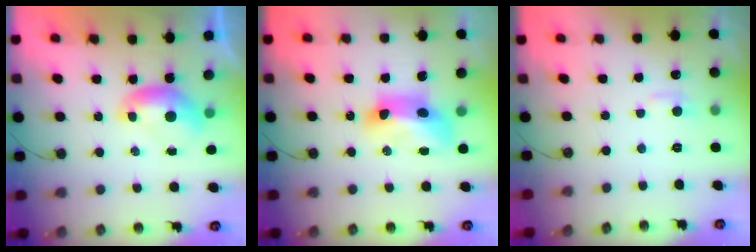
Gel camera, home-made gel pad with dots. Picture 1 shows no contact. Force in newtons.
{"total": 9.1, "press": 9.1, "slide": 0.8}
{"total": 1.4, "press": 1.2, "slide": 0.8}